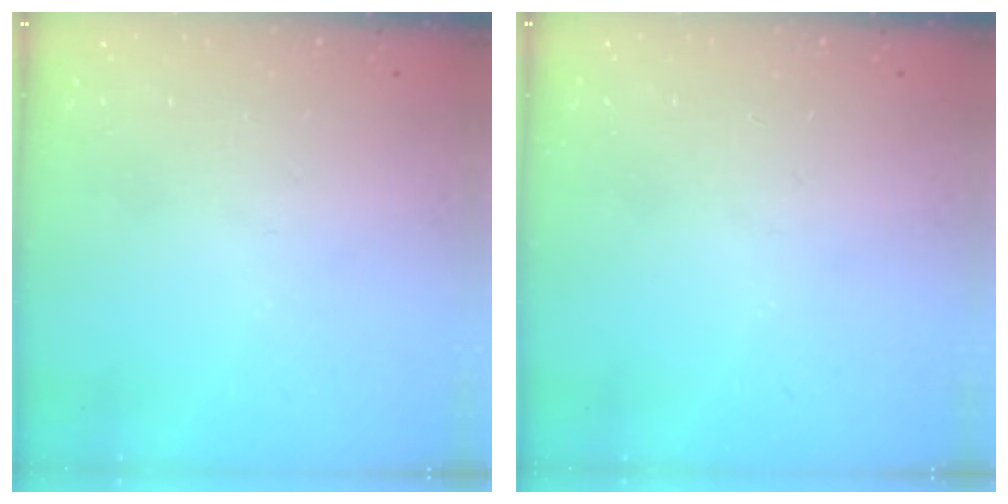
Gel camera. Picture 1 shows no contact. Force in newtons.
{"total": 0.0}